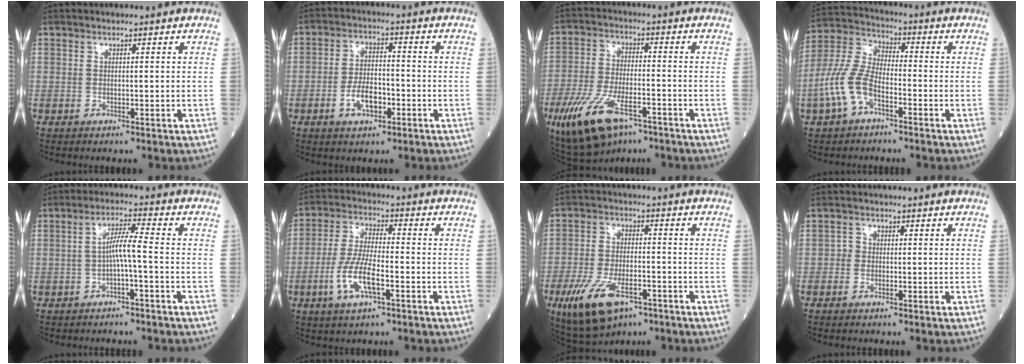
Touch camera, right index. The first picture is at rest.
{"total": 5.7, "force": [-2.3, 2.7, 4.5], "torque": [-0.087, 0.007, -0.041]}
{"total": 13.0, "force": [-7.3, 4.9, 9.6], "torque": [-0.197, -0.014, -0.124]}
{"total": 9.1, "force": [-3.9, 4.3, 7.0], "torque": [-0.173, 0.013, -0.082]}
{"total": 4.2, "force": [-1.0, -0.2, 4.1], "torque": [-0.075, 0.013, -0.016]}
{"total": 8.4, "force": [-3.1, 2.2, 7.5], "torque": [-0.158, -0.002, -0.060]}
{"total": 11.4, "force": [-6.0, 4.9, 8.4], "torque": [-0.172, -0.011, -0.098]}
{"total": 1.0, "force": [-0.3, 0.9, 0.3], "torque": [0.000, 0.003, -0.010]}